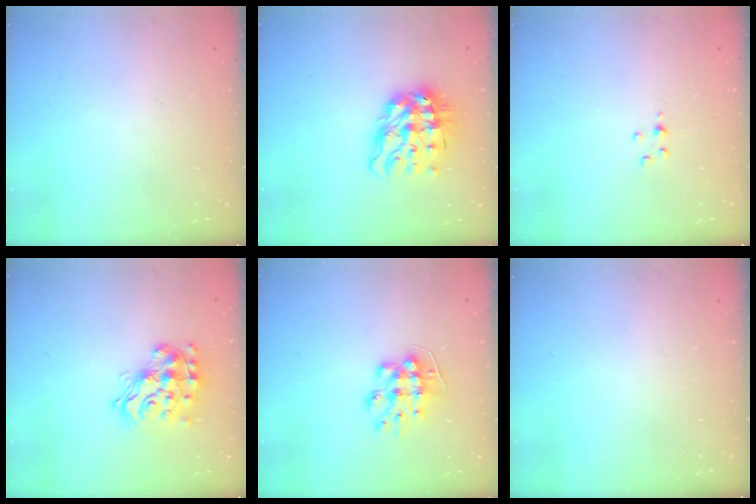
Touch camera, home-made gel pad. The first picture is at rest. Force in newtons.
{"total": 13.5, "press": 13.4, "slide": 1.7}
{"total": 2.9, "press": 2.8, "slide": 0.4}
{"total": 16.9, "press": 16.9, "slide": 1.4}
{"total": 8.7, "press": 8.7, "slide": 0.2}
{"total": 0.0}